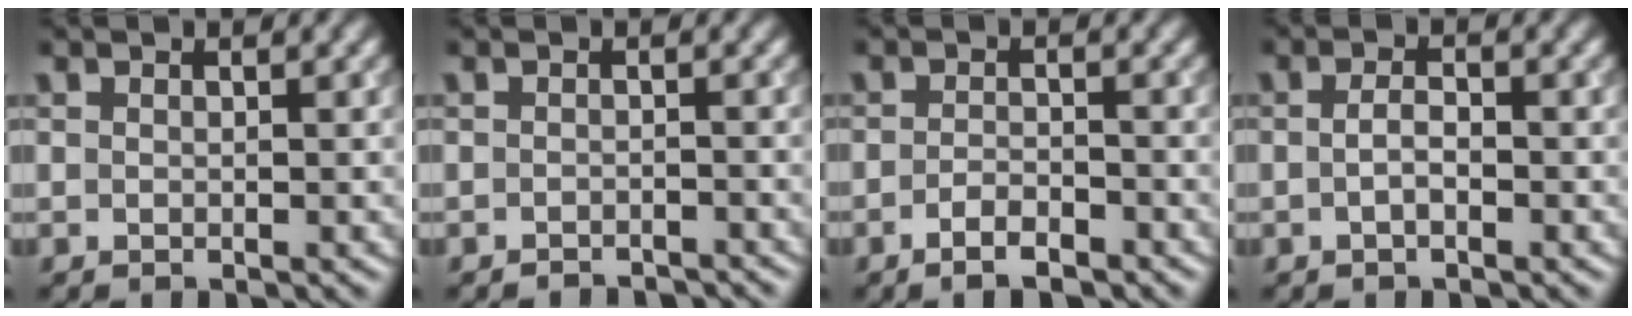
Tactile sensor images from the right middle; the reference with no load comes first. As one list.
[{"total": 2.3, "force": [-2.2, 0.3, 0.4], "torque": [0.004, 0.000, -0.028]}, {"total": 2.4, "force": [-1.6, 0.7, 1.6], "torque": [-0.028, 0.001, -0.030]}, {"total": 1.4, "force": [-0.4, 0.5, 1.3], "torque": [-0.027, 0.000, -0.009]}]